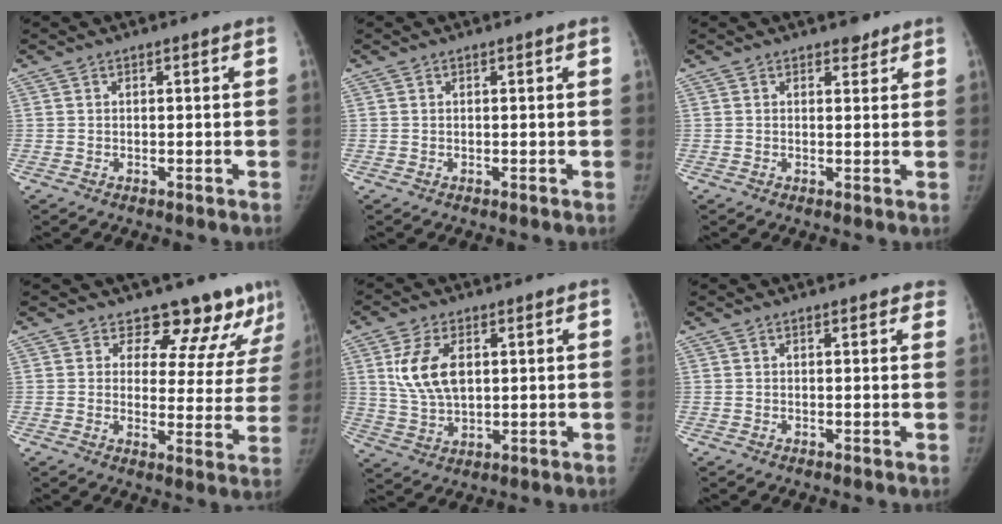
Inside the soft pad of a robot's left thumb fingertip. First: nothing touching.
{"total": 0.0}
{"total": 2.1, "force": [1.6, 1.1, 0.6], "torque": [0.003, -0.011, 0.019]}
{"total": 13.8, "force": [12.1, 5.8, 3.2], "torque": [0.022, -0.085, 0.127]}
{"total": 10.0, "force": [2.7, 5.7, 7.8], "torque": [-0.146, -0.009, 0.058]}
{"total": 2.6, "force": [2.1, 1.0, 1.2], "torque": [0.007, 0.000, 0.015]}